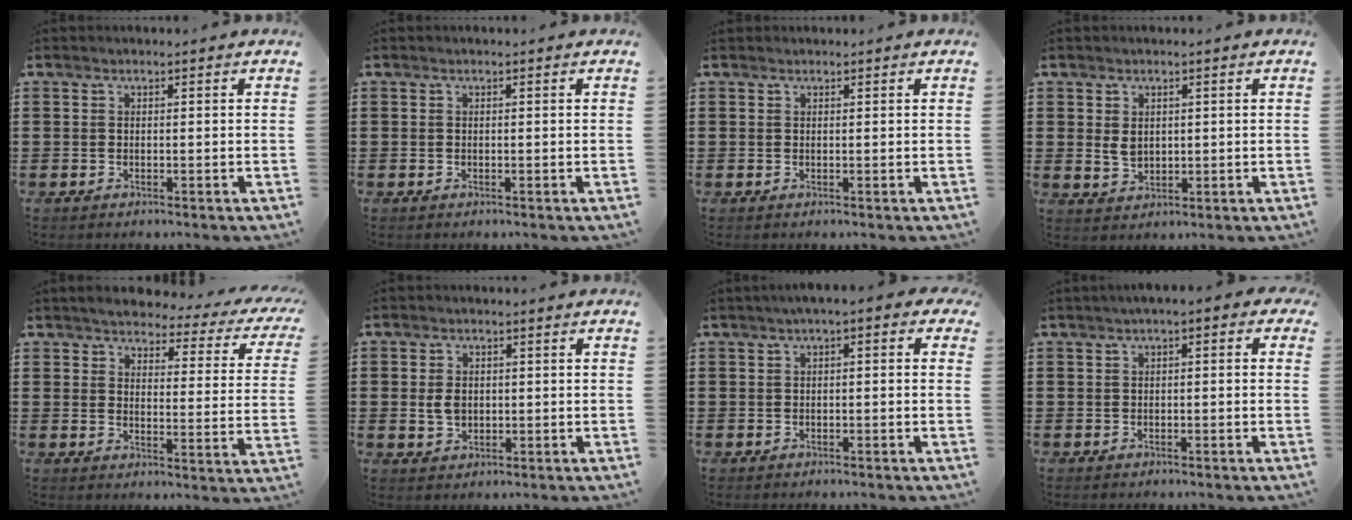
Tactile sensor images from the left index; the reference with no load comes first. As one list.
[{"total": 0.0}, {"total": 0.0}, {"total": 2.8, "force": [0.6, 2.0, 1.9], "torque": [-0.040, 0.008, 0.012]}, {"total": 3.8, "force": [3.5, 0.4, 1.2], "torque": [-0.046, -0.024, 0.056]}, {"total": 3.1, "force": [0.2, 2.2, 2.2], "torque": [-0.053, 0.004, 0.001]}, {"total": 1.7, "force": [-0.8, 0.8, 1.2], "torque": [-0.032, 0.004, -0.022]}, {"total": 1.5, "force": [-0.9, 0.8, 1.0], "torque": [-0.022, 0.007, -0.020]}]